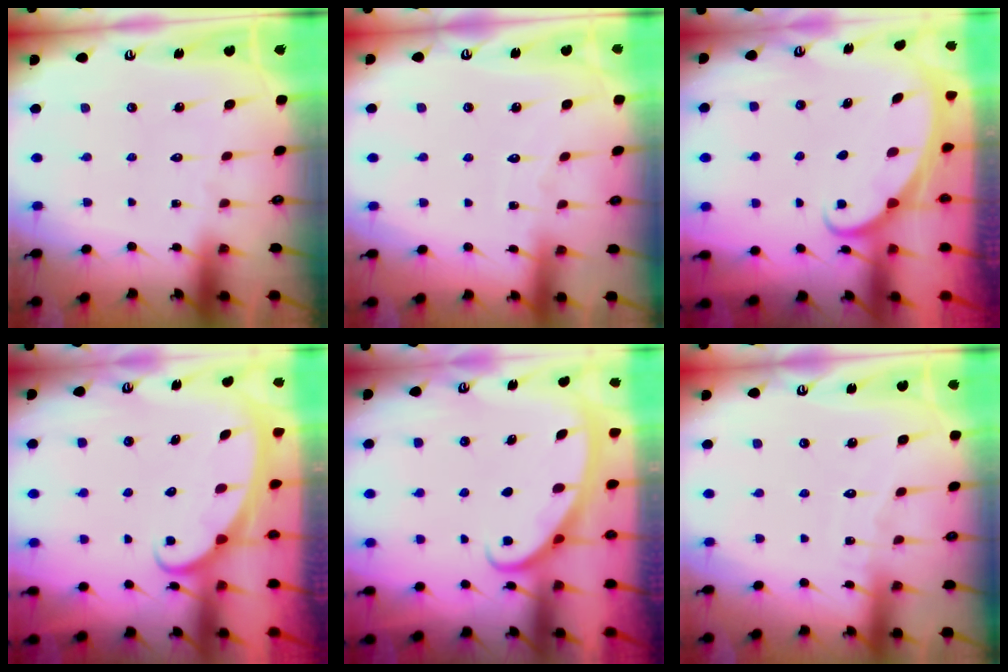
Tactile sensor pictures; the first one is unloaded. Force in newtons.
{"total": 2.8, "press": 2.8, "slide": 0.3}
{"total": 1.6, "press": 1.6, "slide": 0.0}
{"total": 2.6, "press": 2.6, "slide": 0.3}
{"total": 2.8, "press": 2.8, "slide": 0.4}
{"total": 4.8, "press": 4.8, "slide": 0.5}